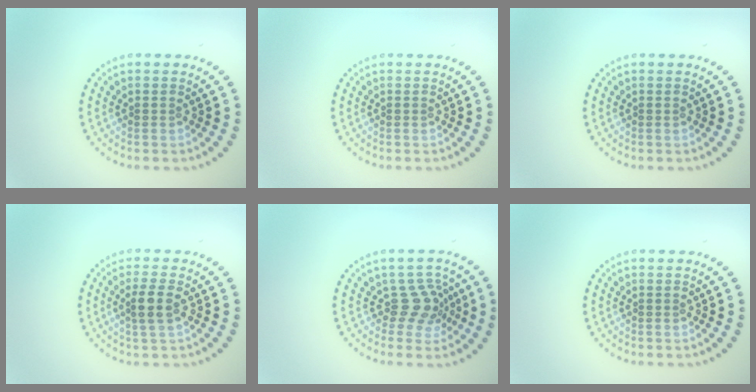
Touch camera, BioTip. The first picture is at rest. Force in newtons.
{"total": 0.0}
{"total": 0.0}
{"total": 2.2, "press": 2.0, "slide": 1.0}
{"total": 2.7, "press": 1.9, "slide": 1.9}
{"total": 0.0}